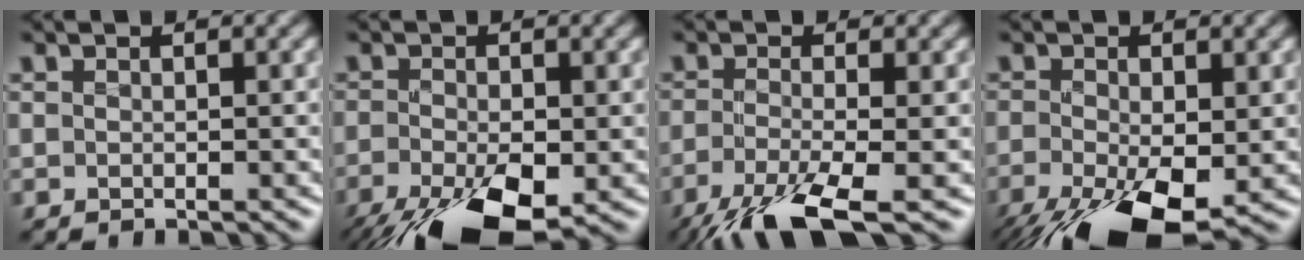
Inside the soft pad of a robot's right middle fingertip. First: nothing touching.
{"total": 10.0, "force": [-5.3, 4.2, 7.3], "torque": [-0.140, -0.040, -0.085]}
{"total": 7.4, "force": [-4.6, 1.8, 5.5], "torque": [-0.102, -0.018, -0.092]}
{"total": 10.8, "force": [-5.1, 4.6, 8.3], "torque": [-0.165, -0.043, -0.080]}